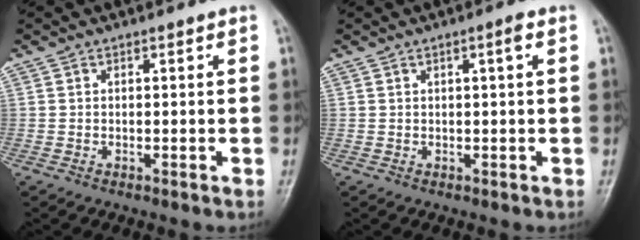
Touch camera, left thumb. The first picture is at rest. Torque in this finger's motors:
{"motor_torque": [-0.15, -0.09, 0.07, 0.00, -0.04]}